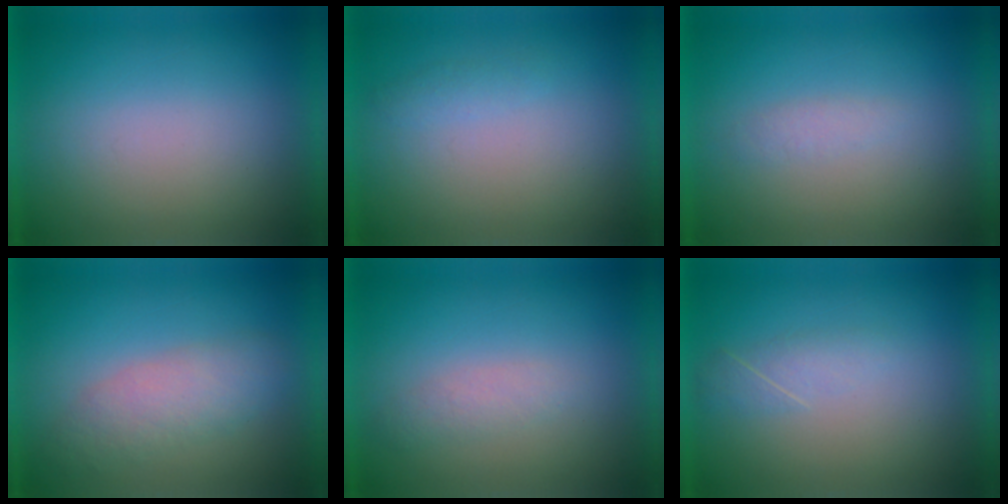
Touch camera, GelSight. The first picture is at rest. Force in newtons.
{"total": 1.4}
{"total": 1.3}
{"total": 3.7}
{"total": 1.9}
{"total": 2.1}